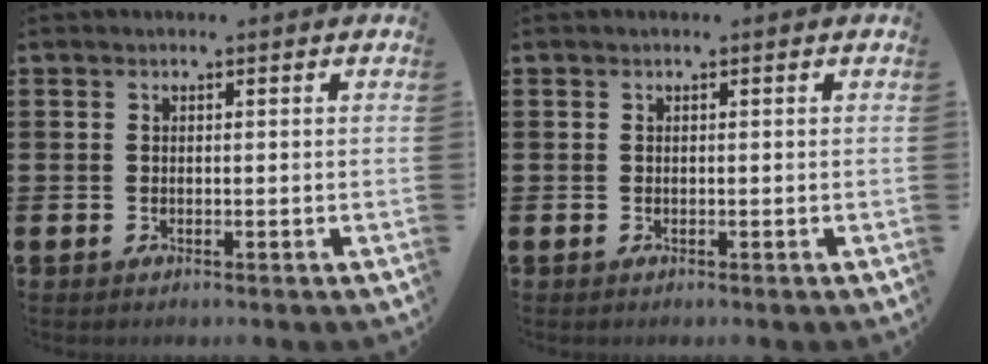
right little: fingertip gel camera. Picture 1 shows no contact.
{"total": 0.0}